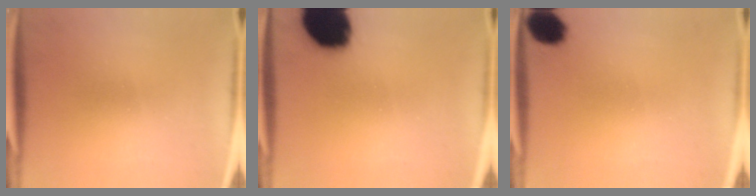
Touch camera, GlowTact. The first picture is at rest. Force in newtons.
{"total": 19.1}
{"total": 6.7}